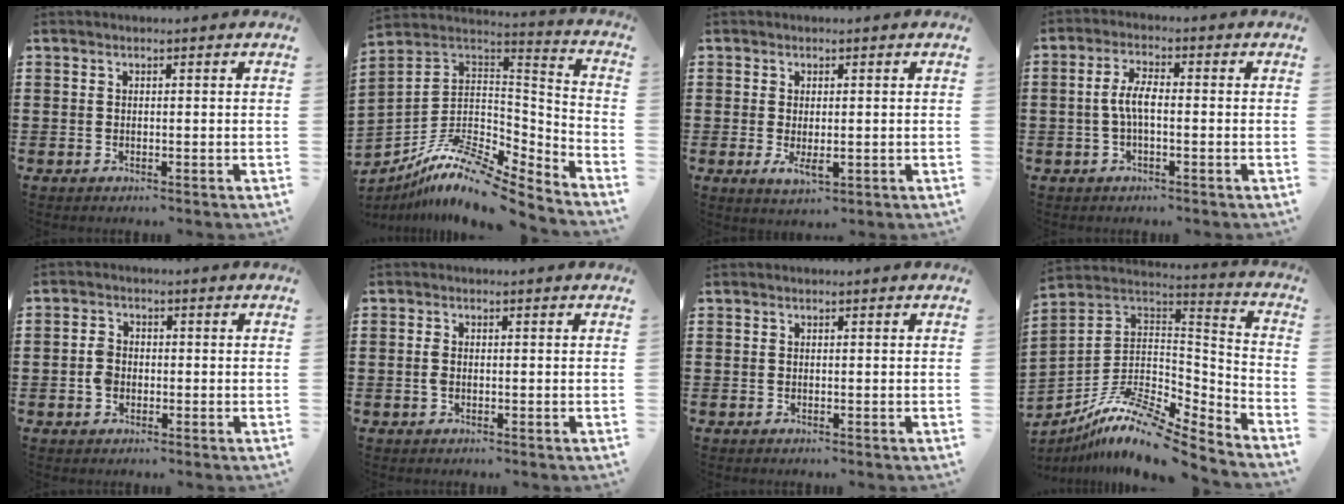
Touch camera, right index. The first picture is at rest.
{"total": 11.0, "force": [-8.1, 3.5, 6.5], "torque": [-0.134, 0.007, -0.163]}
{"total": 3.3, "force": [-0.5, 1.4, 2.9], "torque": [-0.057, -0.001, -0.008]}
{"total": 4.4, "force": [-0.6, 1.4, 4.2], "torque": [-0.096, -0.002, -0.019]}
{"total": 2.9, "force": [-0.6, 2.2, 1.8], "torque": [-0.043, 0.003, -0.015]}
{"total": 1.4, "force": [-0.3, 0.8, 1.1], "torque": [-0.030, -0.001, -0.008]}
{"total": 0.0}
{"total": 11.8, "force": [-8.4, 3.4, 7.4], "torque": [-0.148, 0.014, -0.166]}